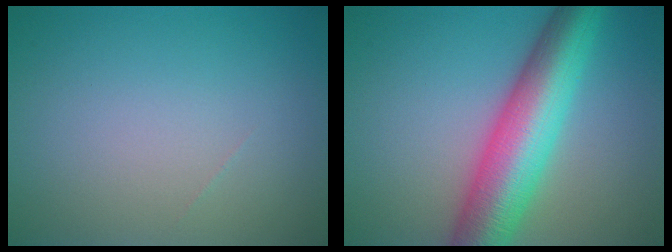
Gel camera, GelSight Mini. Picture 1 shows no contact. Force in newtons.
{"total": 9.8, "press": 9.8, "slide": 0.2}